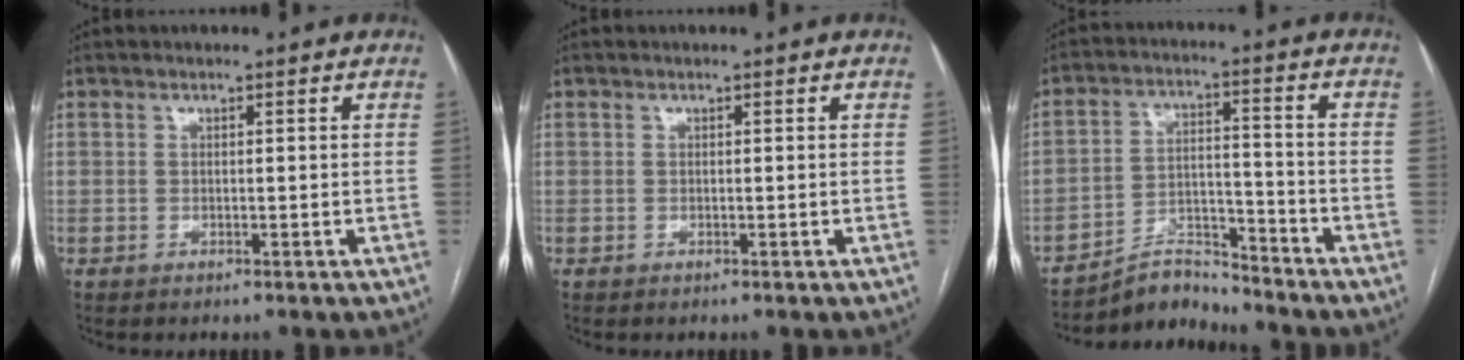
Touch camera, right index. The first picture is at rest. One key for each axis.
{"total": 0.0}
{"total": 6.8, "fx": -6.7, "fy": 0.8, "fz": -0.7, "tx": 0.013, "ty": 0.025, "tz": -0.117}